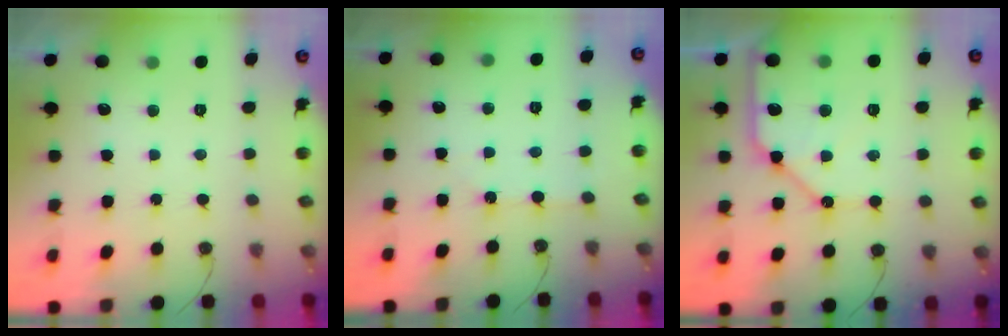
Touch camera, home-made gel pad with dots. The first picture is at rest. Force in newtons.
{"total": 2.0, "press": 1.9, "slide": 0.3}
{"total": 13.7, "press": 13.6, "slide": 1.7}